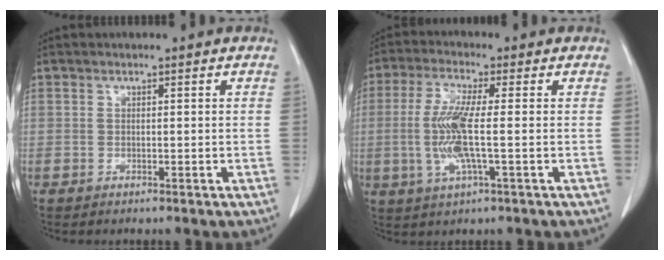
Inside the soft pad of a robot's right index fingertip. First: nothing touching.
{"total": 8.3, "force": [-0.8, 0.8, 8.2], "torque": [-0.183, -0.004, -0.020]}